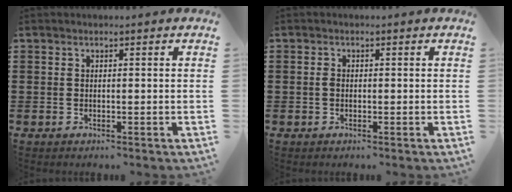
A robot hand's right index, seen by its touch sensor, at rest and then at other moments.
{"total": 1.0, "force": [-0.2, 0.6, 0.7], "torque": [-0.018, 0.001, -0.004]}